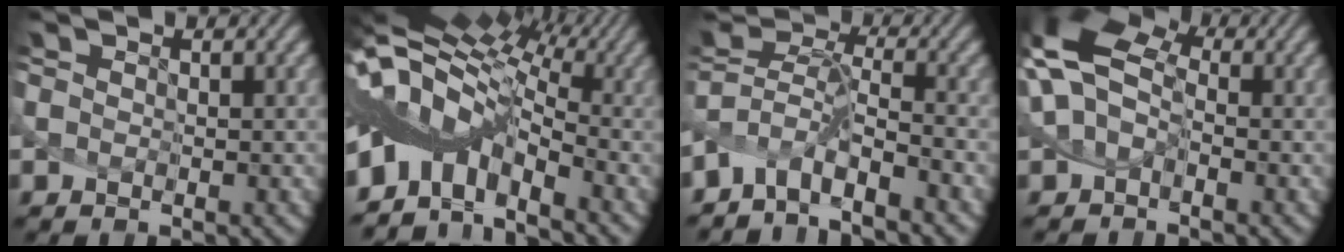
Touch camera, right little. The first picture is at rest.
{"total": 7.3, "force": [-0.9, 4.0, 6.1], "torque": [-0.121, 0.005, -0.025]}
{"total": 3.0, "force": [-2.2, 0.5, 2.0], "torque": [-0.039, -0.008, -0.050]}
{"total": 4.7, "force": [0.4, 3.1, 3.6], "torque": [-0.062, 0.012, -0.005]}